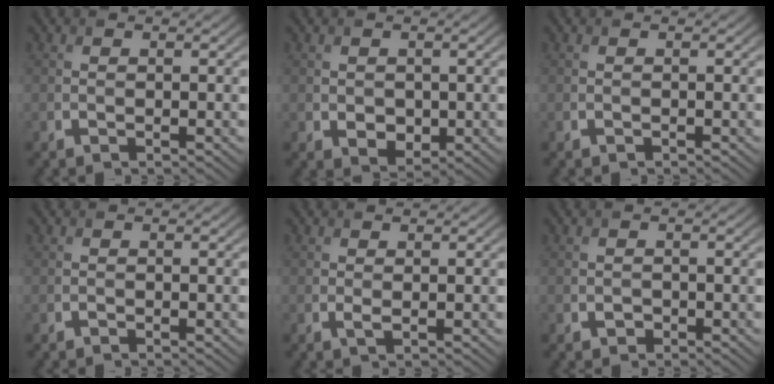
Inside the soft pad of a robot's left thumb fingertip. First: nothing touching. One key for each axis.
{"total": 2.3, "fx": 0.0, "fy": 1.9, "fz": 1.3, "tx": -0.033, "ty": -0.011, "tz": 0.003}
{"total": 0.0}
{"total": 0.0}
{"total": 0.8, "fx": 0.1, "fy": 0.2, "fz": 0.8, "tx": -0.018, "ty": -0.002, "tz": 0.002}
{"total": 0.9, "fx": -0.4, "fy": 0.8, "fz": 0.3, "tx": -0.003, "ty": -0.004, "tz": -0.009}